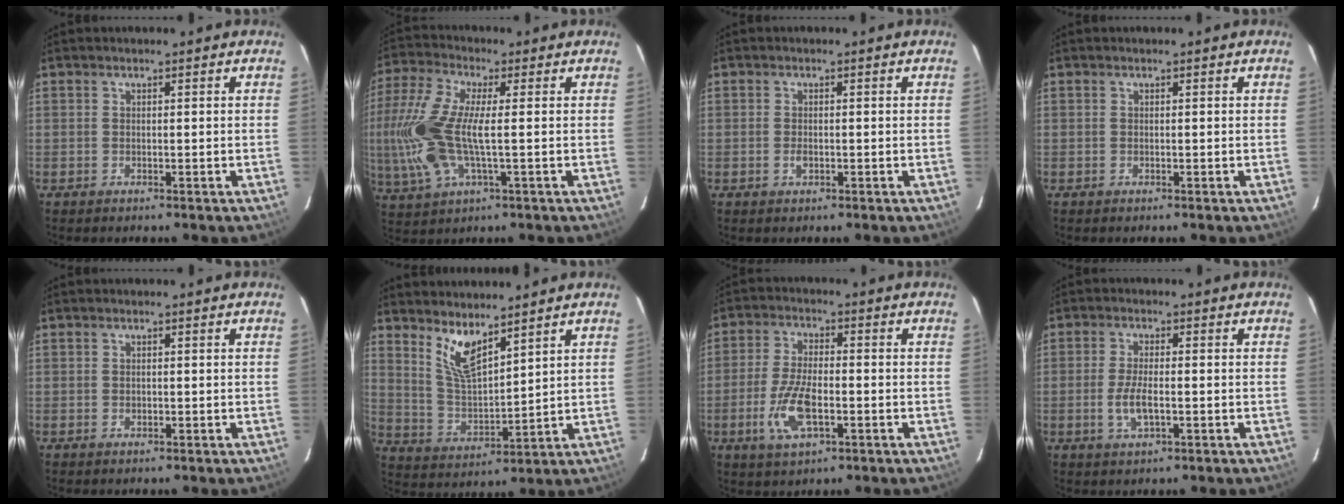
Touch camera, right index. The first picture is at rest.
{"total": 16.3, "force": [-1.2, 5.7, 15.2], "torque": [-0.326, -0.005, -0.024]}
{"total": 1.5, "force": [-0.5, 0.8, 1.2], "torque": [-0.024, 0.000, -0.009]}
{"total": 0.0}
{"total": 0.8, "force": [-0.2, 0.6, 0.5], "torque": [-0.008, 0.000, -0.002]}
{"total": 7.9, "force": [5.7, 2.3, 5.0], "torque": [-0.099, -0.010, 0.122]}
{"total": 9.7, "force": [-3.1, 3.9, 8.3], "torque": [-0.176, -0.006, -0.057]}
{"total": 5.1, "force": [-1.4, 1.6, 4.6], "torque": [-0.095, -0.005, -0.026]}